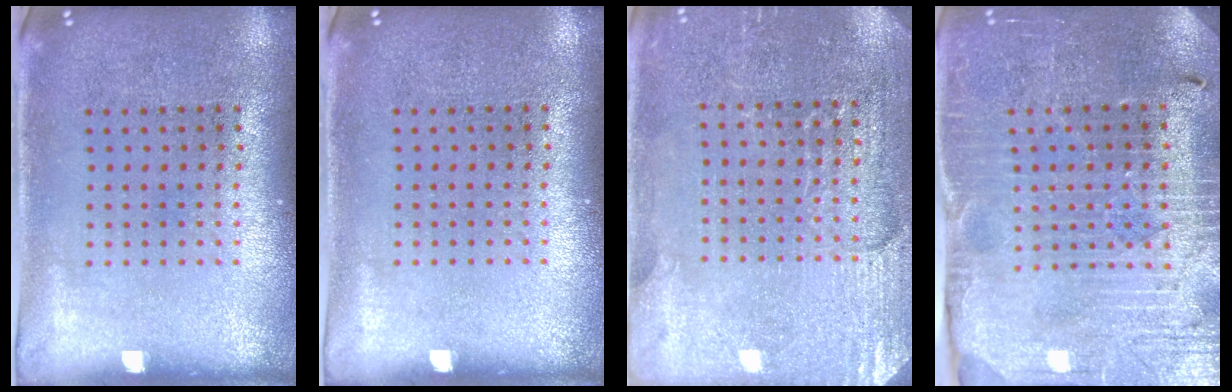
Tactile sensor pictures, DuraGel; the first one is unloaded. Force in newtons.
{"total": 0.0}
{"total": 2.9, "press": 2.9, "slide": 0.2}
{"total": 3.8, "press": 3.7, "slide": 0.9}